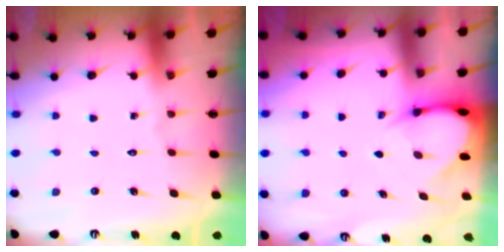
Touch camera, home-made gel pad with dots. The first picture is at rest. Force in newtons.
{"total": 3.7, "press": 3.7, "slide": 0.1}